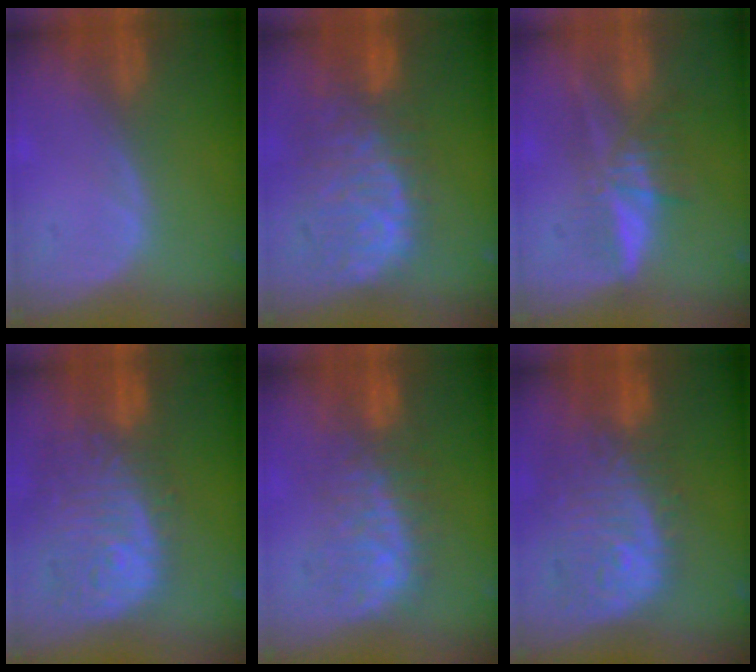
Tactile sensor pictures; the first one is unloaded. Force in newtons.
{"total": 11.0, "press": 9.6, "slide": 5.4}
{"total": 5.8, "press": 5.5, "slide": 2.0}
{"total": 12.7, "press": 11.0, "slide": 6.3}
{"total": 8.5, "press": 8.4, "slide": 0.9}
{"total": 12.0, "press": 10.8, "slide": 5.3}